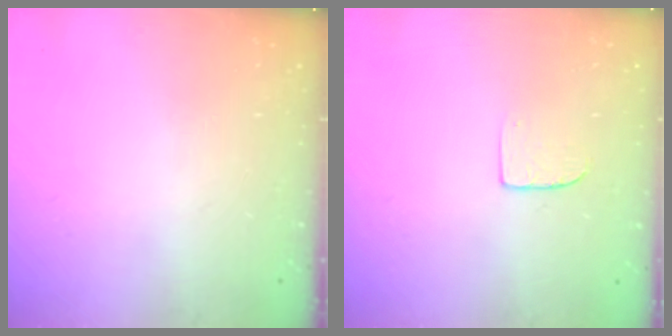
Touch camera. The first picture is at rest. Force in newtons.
{"total": 4.7, "press": 4.7, "slide": 0.4}